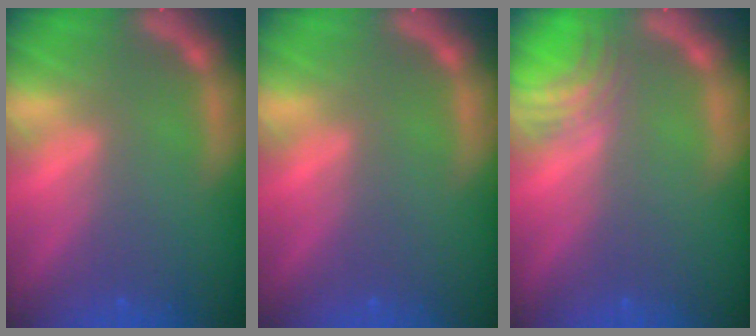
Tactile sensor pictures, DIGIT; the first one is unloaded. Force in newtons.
{"total": 0.0}
{"total": 3.4}